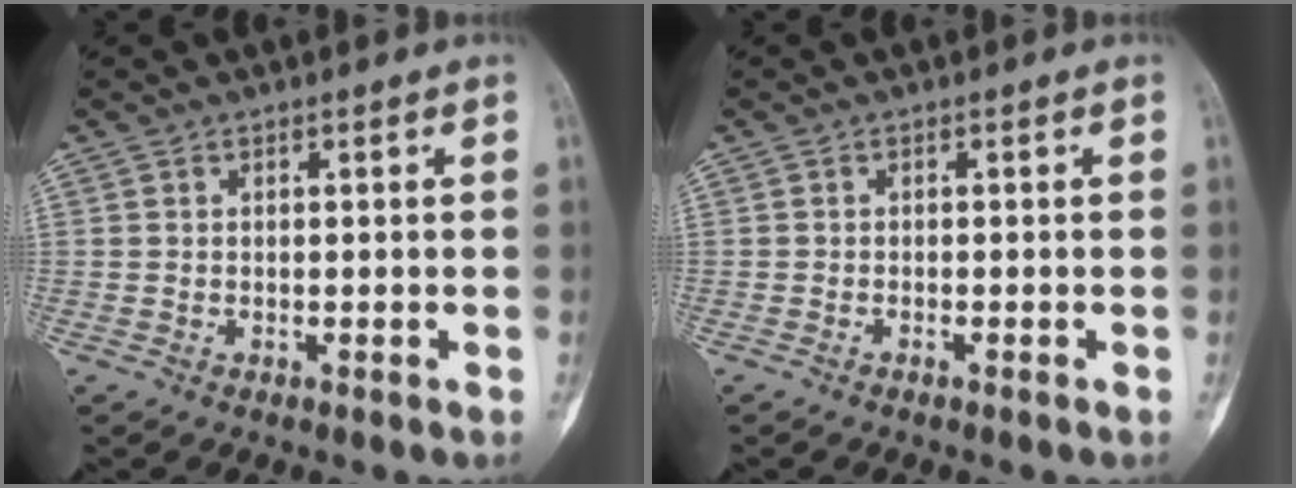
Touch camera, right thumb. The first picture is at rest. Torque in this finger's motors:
{"motor_torque": [-0.36, -0.04, -0.38, 0.25, -0.13]}